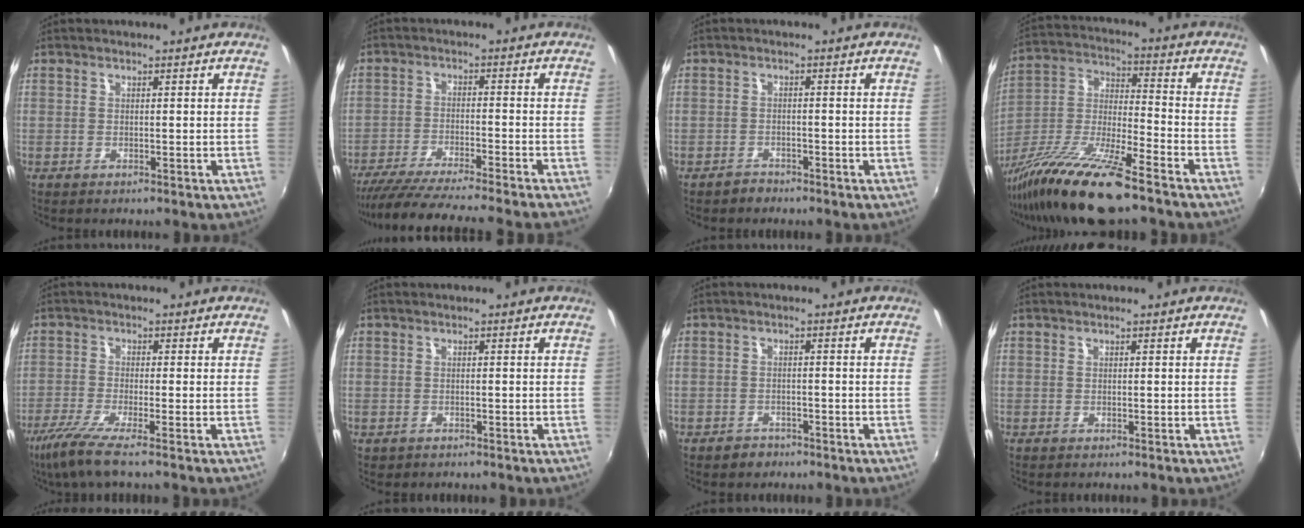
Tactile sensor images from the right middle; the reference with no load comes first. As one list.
[{"total": 15.8, "force": [-14.1, -1.0, 6.9], "torque": [-0.139, -0.028, -0.225]}, {"total": 2.0, "force": [-1.7, 1.1, -0.1], "torque": [-0.003, 0.003, -0.029]}, {"total": 17.7, "force": [-13.3, 1.8, 11.5], "torque": [-0.233, -0.024, -0.249]}, {"total": 6.8, "force": [-5.0, -0.2, 4.6], "torque": [-0.113, -0.029, -0.096]}, {"total": 1.0, "force": [-0.6, 0.8, 0.2], "torque": [-0.009, -0.003, -0.008]}, {"total": 2.7, "force": [-1.9, 1.8, 0.4], "torque": [-0.013, 0.001, -0.028]}, {"total": 0.0}]